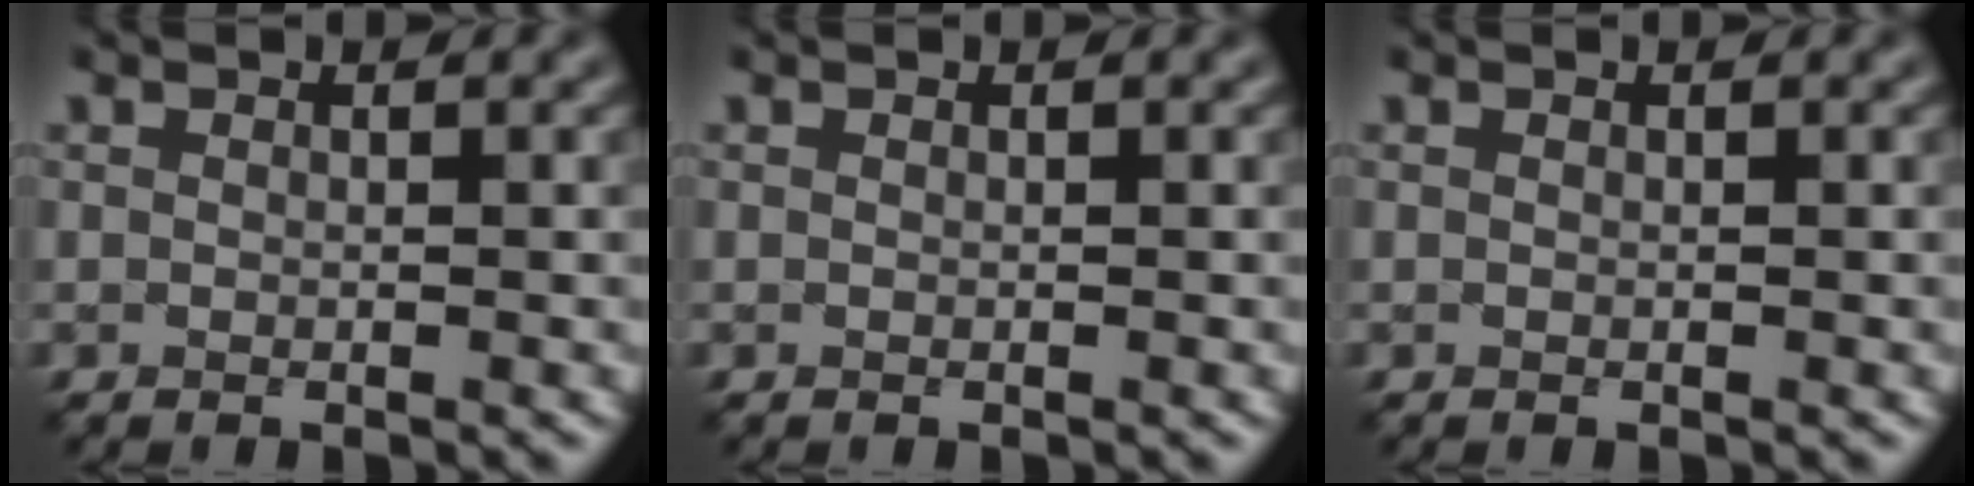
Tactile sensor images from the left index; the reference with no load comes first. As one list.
[{"total": 0.0}, {"total": 0.0}]